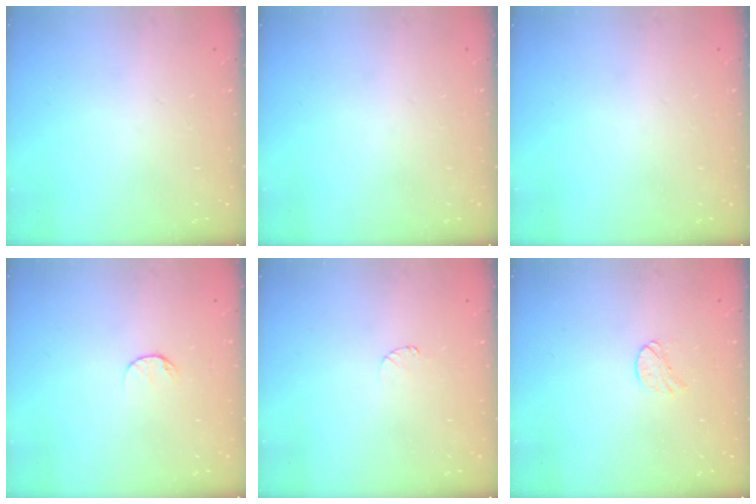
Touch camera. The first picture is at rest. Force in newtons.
{"total": 0.0}
{"total": 0.0}
{"total": 6.1, "press": 6.1, "slide": 0.5}
{"total": 3.5, "press": 3.4, "slide": 0.5}
{"total": 5.8, "press": 5.8, "slide": 0.5}